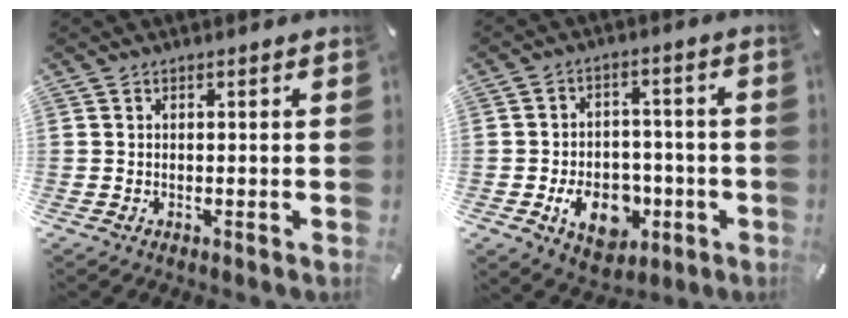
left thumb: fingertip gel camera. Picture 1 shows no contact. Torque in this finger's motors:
{"motor_torque": [0.69, 2.47, 0.61, -0.39, 0.07]}